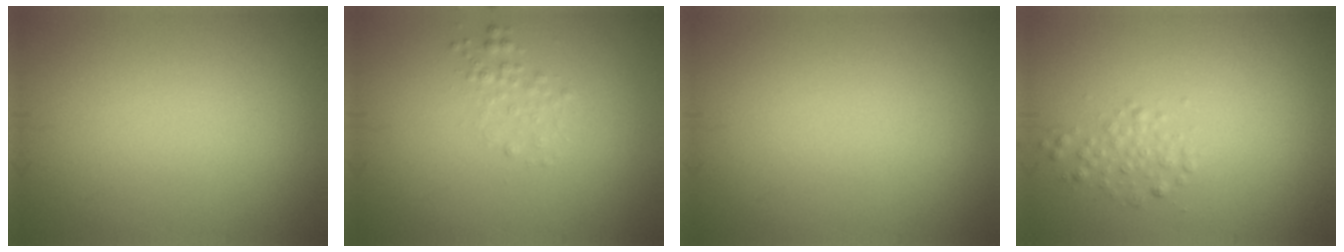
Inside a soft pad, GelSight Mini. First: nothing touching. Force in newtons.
{"total": 1.3, "press": 1.3, "slide": 0.1}
{"total": 0.0}
{"total": 1.5, "press": 1.5, "slide": 0.0}